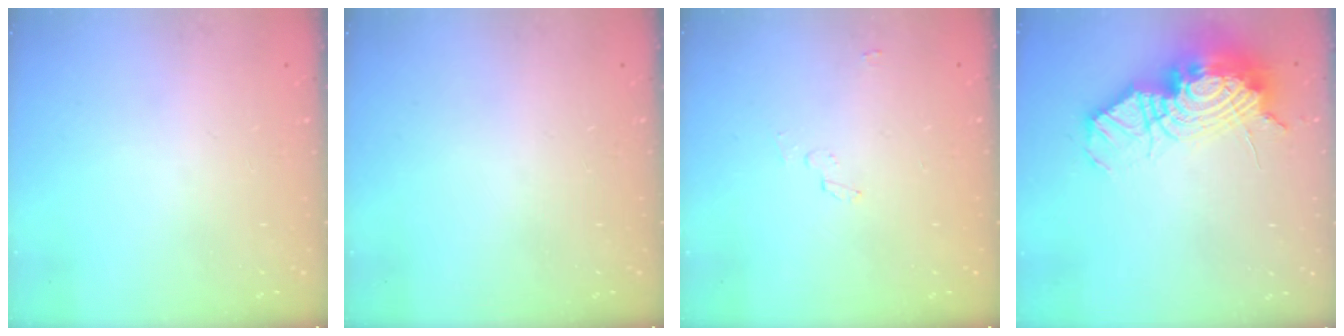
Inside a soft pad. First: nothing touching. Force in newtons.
{"total": 0.0}
{"total": 2.2, "press": 2.2, "slide": 0.2}
{"total": 20.7, "press": 20.6, "slide": 2.1}